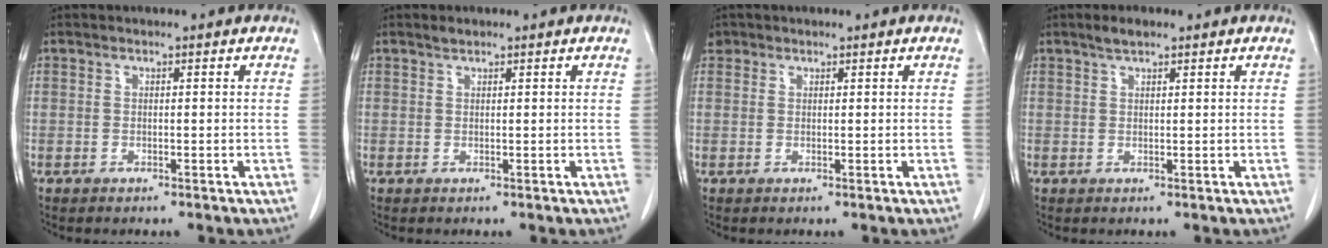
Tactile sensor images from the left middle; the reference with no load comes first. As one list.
[{"total": 0.8, "force": [0.7, 0.2, 0.3], "torque": [-0.012, 0.001, 0.014]}, {"total": 1.2, "force": [0.8, 0.9, 0.0], "torque": [0.005, 0.008, 0.012]}, {"total": 2.0, "force": [1.5, 0.5, 1.1], "torque": [-0.027, 0.006, 0.028]}]